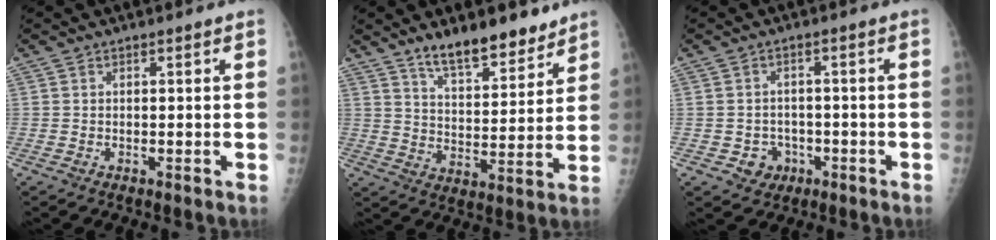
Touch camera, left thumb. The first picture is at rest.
{"total": 11.4, "force": [9.0, 3.8, 5.9], "torque": [-0.068, -0.066, 0.152]}
{"total": 4.2, "force": [-1.7, 3.7, 1.0], "torque": [0.009, 0.013, -0.020]}